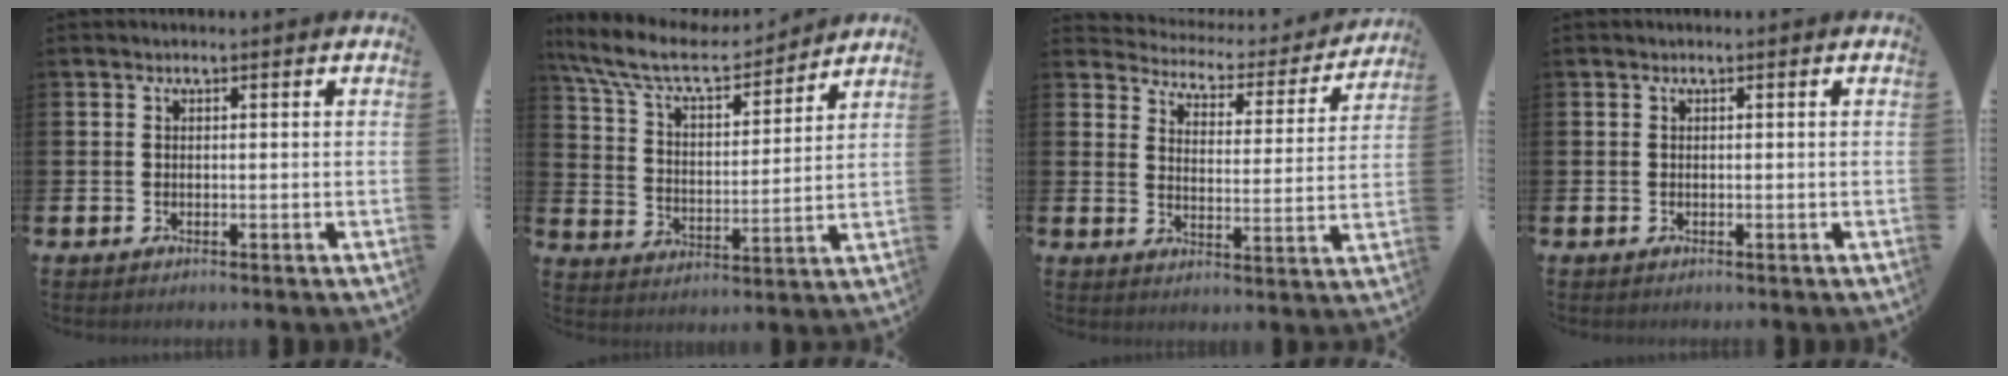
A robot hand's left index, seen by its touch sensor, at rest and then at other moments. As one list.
[{"total": 10.0, "force": [8.7, 2.6, 4.1], "torque": [-0.113, -0.054, 0.149]}, {"total": 4.0, "force": [3.8, 1.2, 0.3], "torque": [-0.025, -0.039, 0.055]}, {"total": 0.0}]